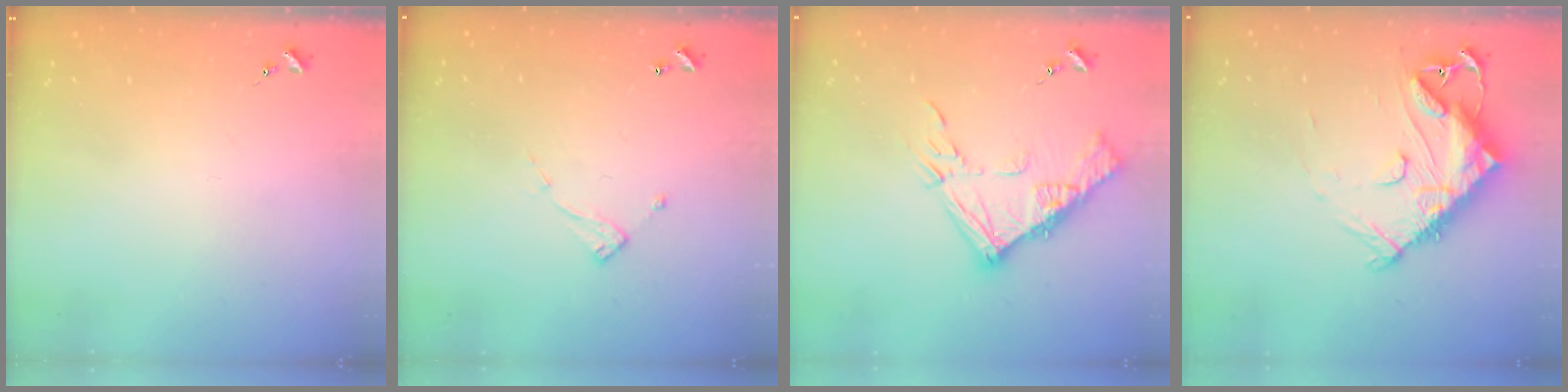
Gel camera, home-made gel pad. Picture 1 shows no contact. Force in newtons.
{"total": 6.6, "press": 6.6, "slide": 0.1}
{"total": 14.5, "press": 14.4, "slide": 1.6}
{"total": 14.6, "press": 14.5, "slide": 1.1}